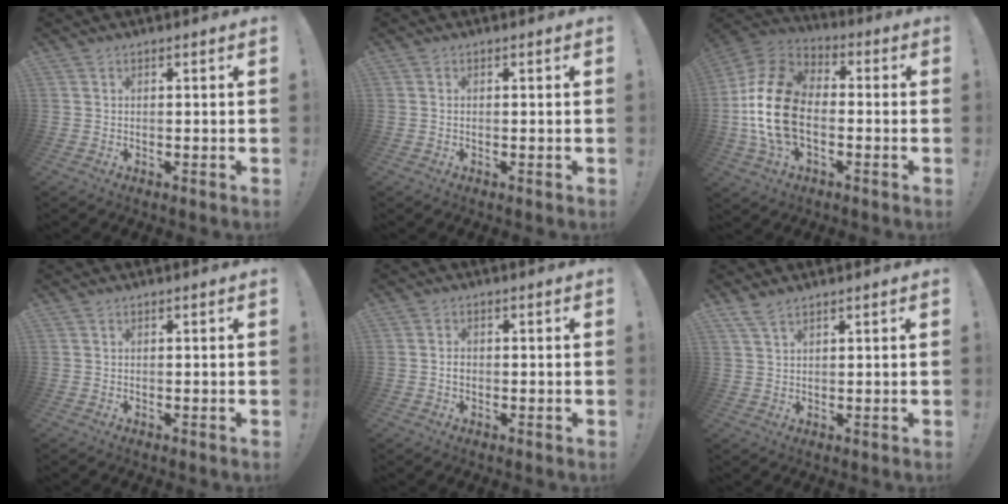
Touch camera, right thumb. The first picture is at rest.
{"total": 0.0}
{"total": 20.7, "force": [-2.6, 13.5, 15.5], "torque": [-0.302, 0.032, -0.034]}
{"total": 0.0}
{"total": 1.7, "force": [-0.5, 1.3, 0.9], "torque": [-0.015, 0.005, -0.010]}
{"total": 3.9, "force": [3.0, 1.2, 2.1], "torque": [-0.043, -0.012, 0.058]}